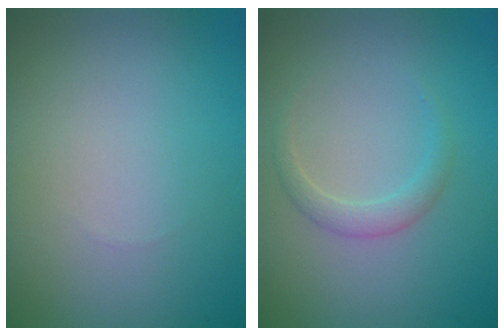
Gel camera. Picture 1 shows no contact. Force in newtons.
{"total": 1.4, "press": 1.4, "slide": 0.0}